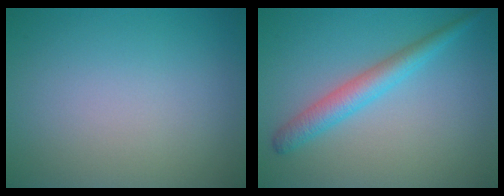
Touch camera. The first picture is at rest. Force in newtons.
{"total": 3.1, "press": 3.1, "slide": 0.1}